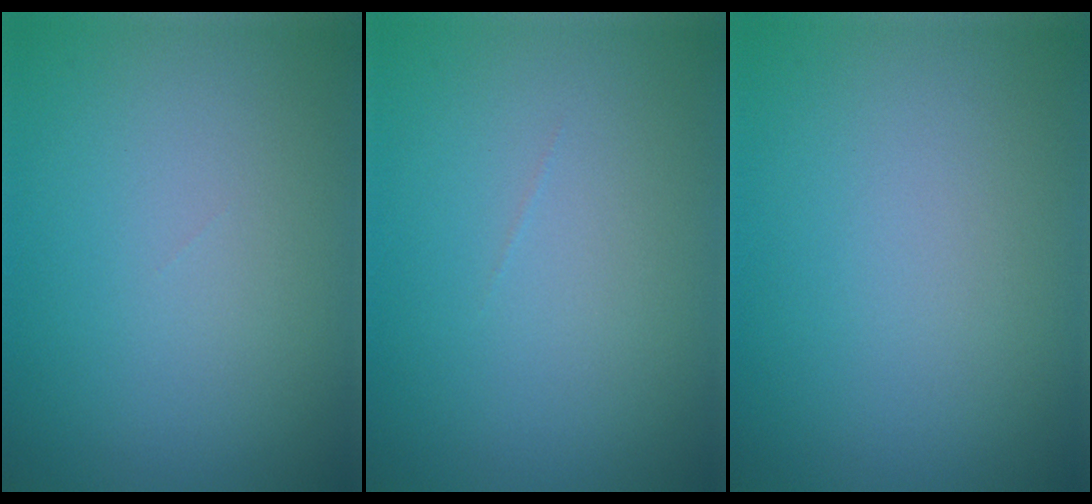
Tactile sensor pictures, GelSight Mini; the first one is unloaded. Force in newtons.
{"total": 0.0}
{"total": 0.0}